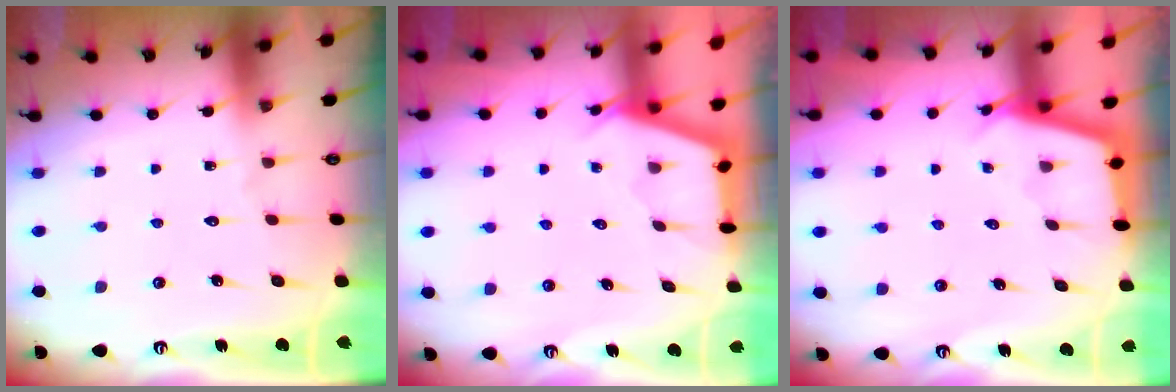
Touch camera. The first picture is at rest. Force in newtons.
{"total": 2.9, "press": 2.9, "slide": 0.3}
{"total": 2.9, "press": 2.9, "slide": 0.3}